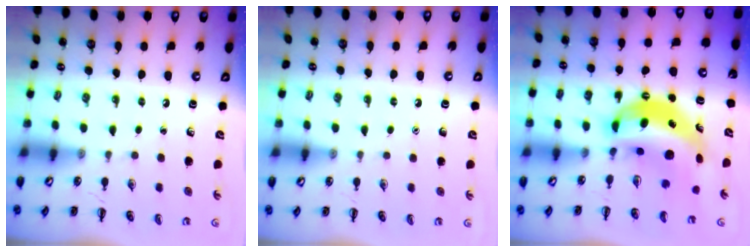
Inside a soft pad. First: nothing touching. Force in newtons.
{"total": 1.5, "press": 1.5, "slide": 0.1}
{"total": 10.2, "press": 10.0, "slide": 2.2}